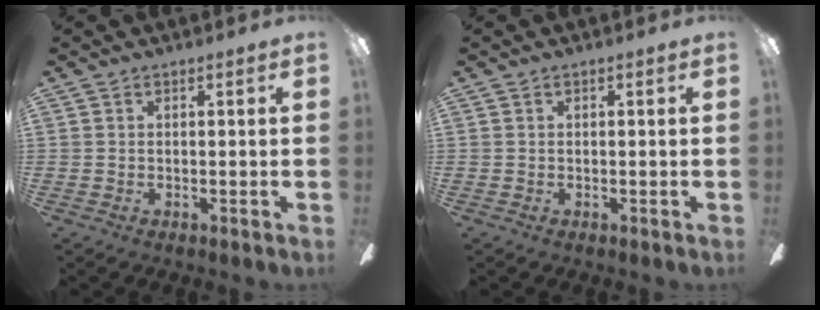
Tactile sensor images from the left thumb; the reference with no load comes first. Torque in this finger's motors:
{"motor_torque": [0.01, 0.01, -0.02, 0.02, 0.00]}